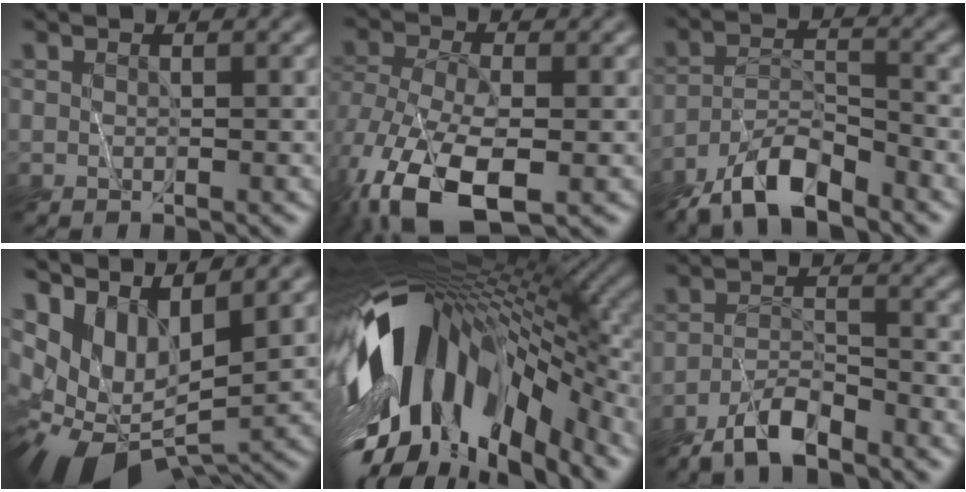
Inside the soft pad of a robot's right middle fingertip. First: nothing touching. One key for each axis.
{"total": 11.1, "fx": -5.7, "fy": 5.4, "fz": 7.8, "tx": -0.173, "ty": -0.032, "tz": -0.098}
{"total": 7.6, "fx": -6.3, "fy": 2.1, "fz": 3.7, "tx": -0.060, "ty": -0.001, "tz": -0.127}
{"total": 8.8, "fx": 0.2, "fy": 5.2, "fz": 7.1, "tx": -0.128, "ty": -0.015, "tz": 0.010}
{"total": 16.0, "fx": -5.8, "fy": 7.4, "fz": 12.9, "tx": -0.239, "ty": 0.007, "tz": -0.109}
{"total": 4.8, "fx": -4.1, "fy": 1.0, "fz": 2.3, "tx": -0.038, "ty": -0.001, "tz": -0.080}